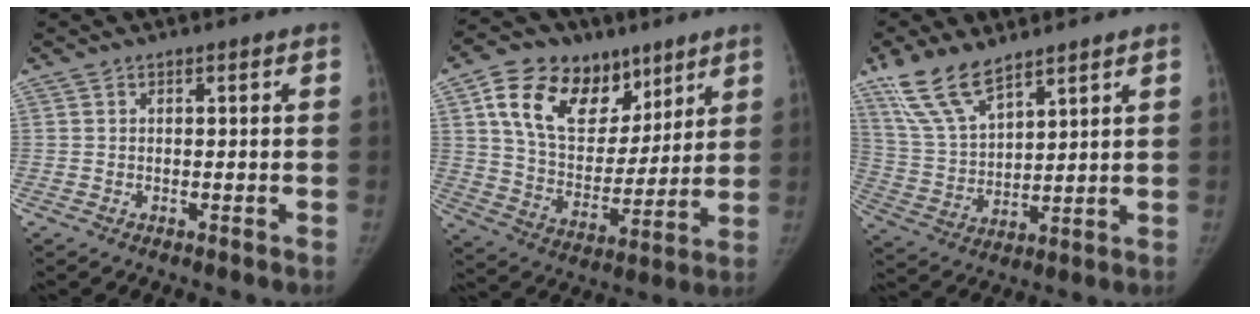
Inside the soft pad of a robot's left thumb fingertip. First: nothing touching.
{"total": 20.7, "force": [10.6, 13.5, 11.6], "torque": [-0.159, -0.031, 0.187]}
{"total": 11.9, "force": [8.7, 4.6, 6.7], "torque": [-0.122, -0.036, 0.184]}